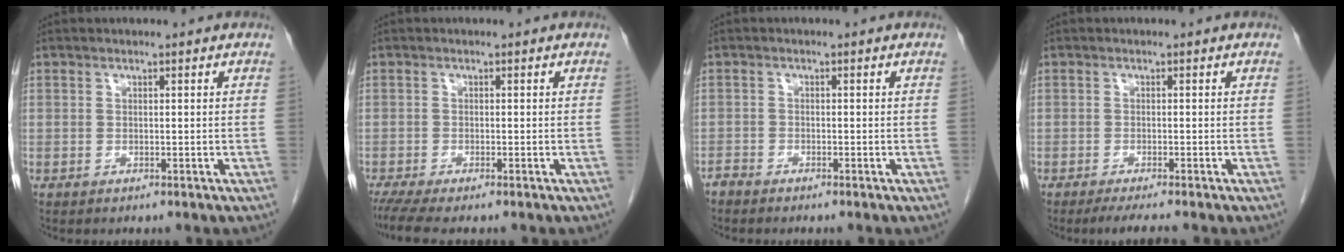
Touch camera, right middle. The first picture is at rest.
{"total": 3.9, "force": [-3.2, 0.1, 2.3], "torque": [-0.042, -0.011, -0.057]}
{"total": 1.1, "force": [-1.1, 0.0, 0.0], "torque": [0.002, -0.002, -0.021]}
{"total": 3.0, "force": [-2.5, -0.4, 1.7], "torque": [-0.031, -0.010, -0.042]}